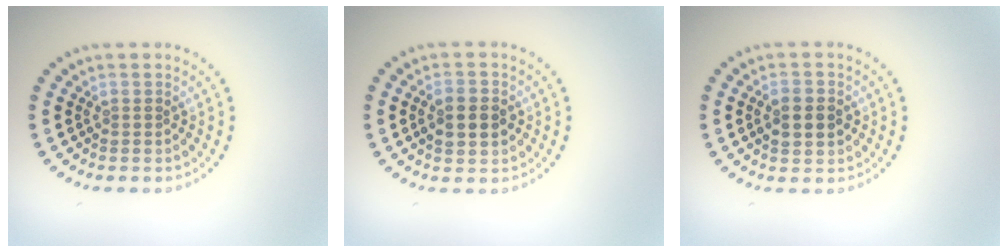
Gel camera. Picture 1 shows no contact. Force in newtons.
{"total": 3.2, "press": 3.2, "slide": 0.2}
{"total": 3.2, "press": 3.2, "slide": 0.1}